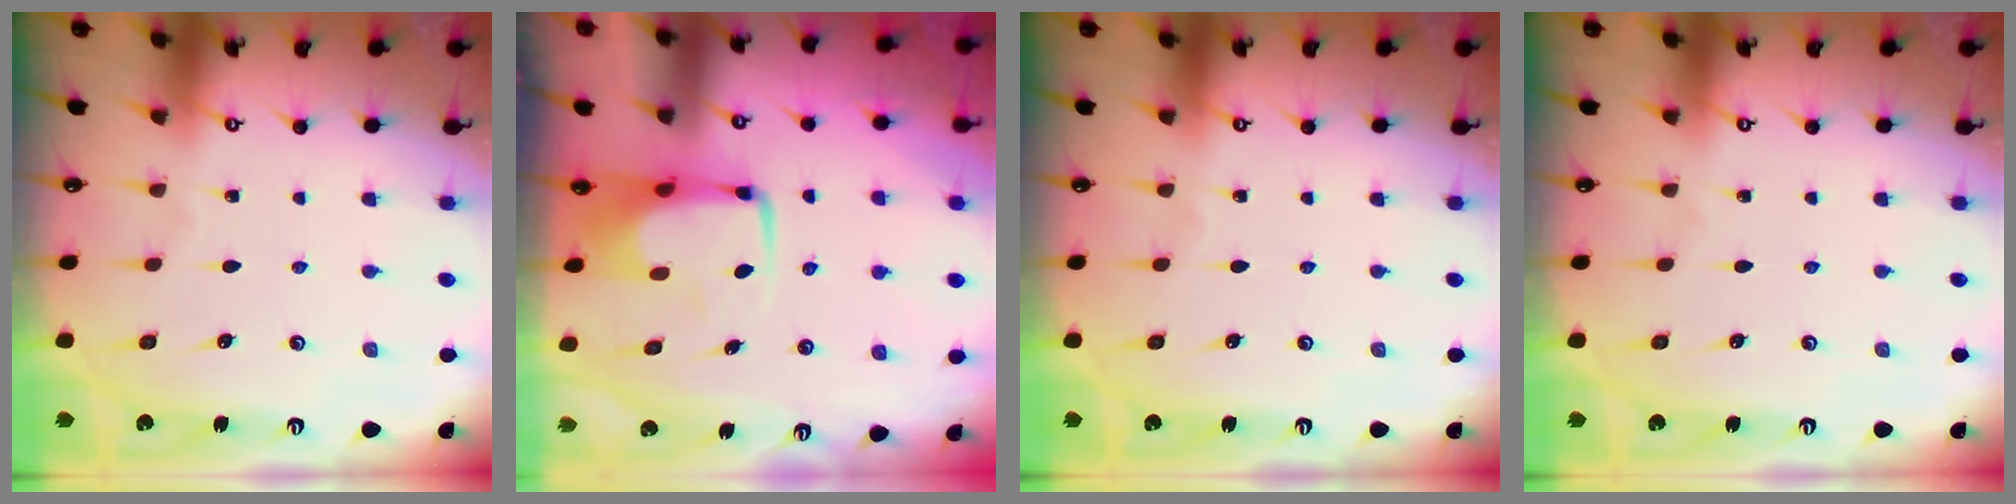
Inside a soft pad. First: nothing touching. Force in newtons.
{"total": 0.6, "press": 0.4, "slide": 0.4}
{"total": 0.0}
{"total": 0.0}